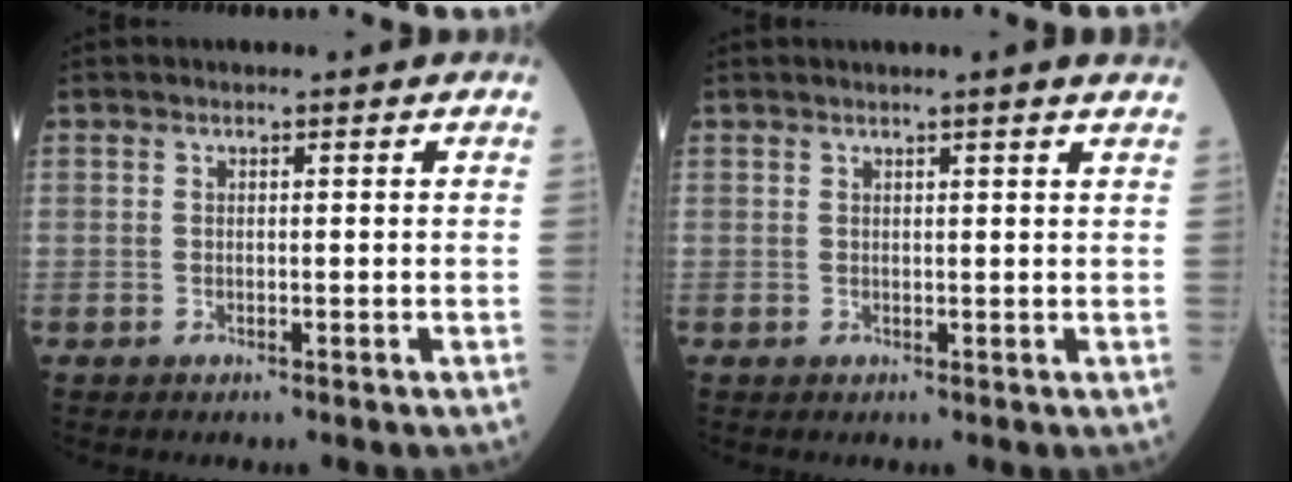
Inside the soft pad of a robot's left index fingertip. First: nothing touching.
{"total": 2.9, "force": [2.4, -0.5, 1.5], "torque": [-0.020, 0.009, 0.028]}